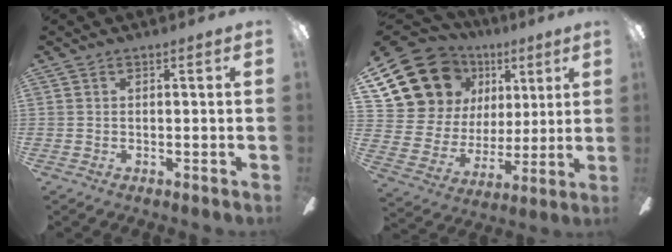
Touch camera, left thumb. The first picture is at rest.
{"total": 19.2, "force": [9.7, 15.1, 6.9], "torque": [-0.139, -0.047, 0.202]}